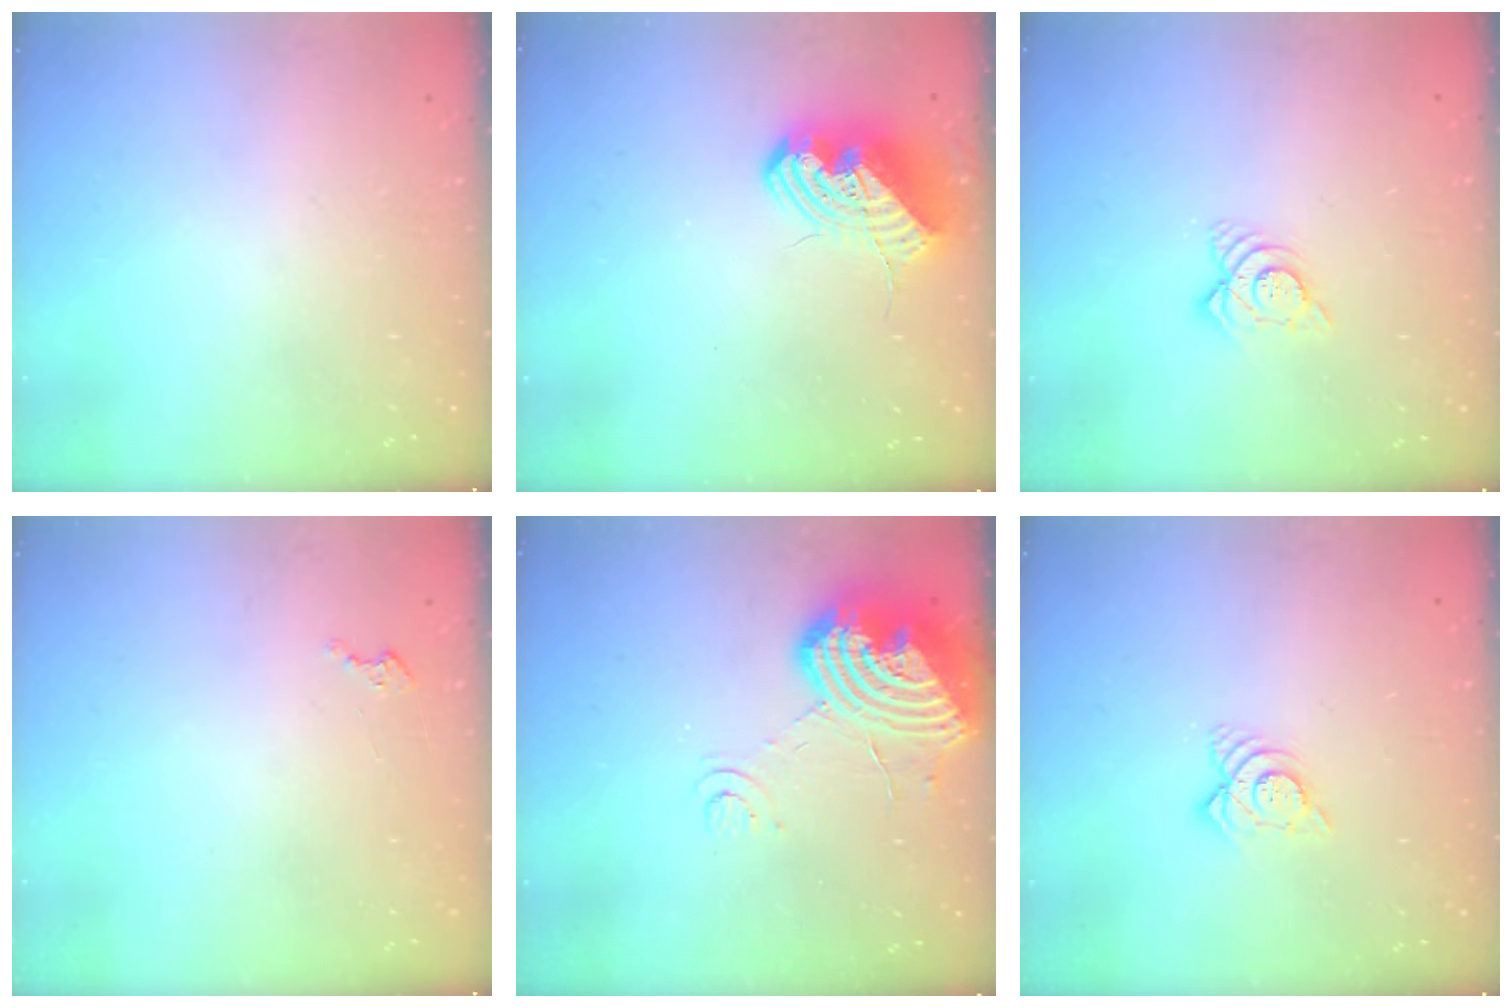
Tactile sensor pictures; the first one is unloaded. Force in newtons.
{"total": 11.4, "press": 11.3, "slide": 1.5}
{"total": 7.2, "press": 7.2, "slide": 0.6}
{"total": 1.6, "press": 1.5, "slide": 0.2}
{"total": 18.8, "press": 18.6, "slide": 2.6}
{"total": 7.2, "press": 7.2, "slide": 0.6}